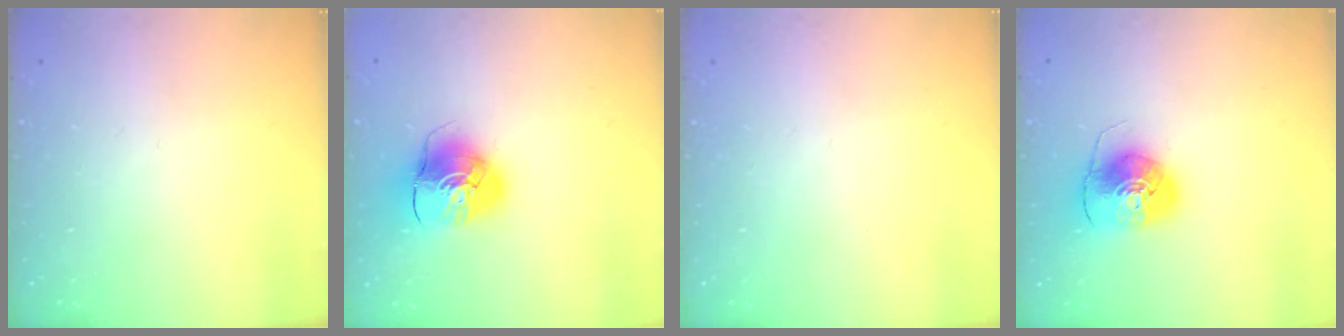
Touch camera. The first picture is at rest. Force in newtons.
{"total": 8.9, "press": 8.9, "slide": 1.2}
{"total": 0.0}
{"total": 8.6, "press": 8.5, "slide": 1.1}